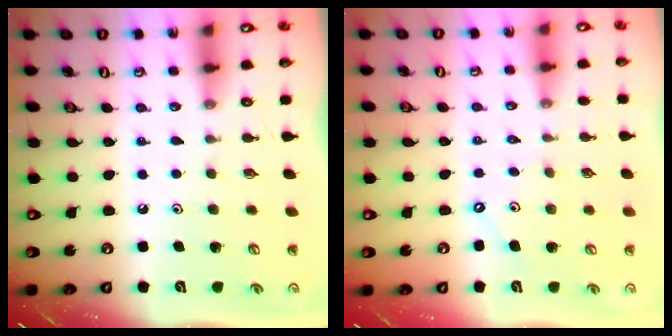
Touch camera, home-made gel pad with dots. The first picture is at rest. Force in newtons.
{"total": 2.9, "press": 2.8, "slide": 0.5}